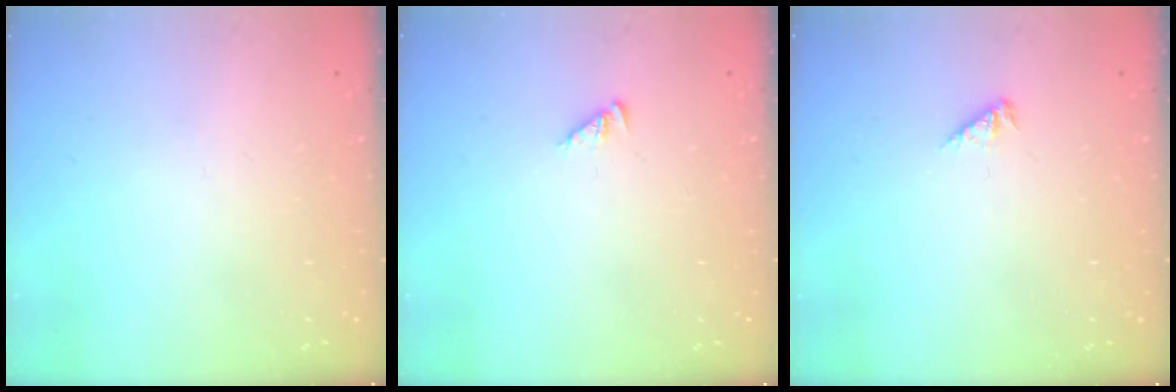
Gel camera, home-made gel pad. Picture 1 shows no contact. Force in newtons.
{"total": 2.0, "press": 2.0, "slide": 0.2}
{"total": 1.7, "press": 1.6, "slide": 0.4}